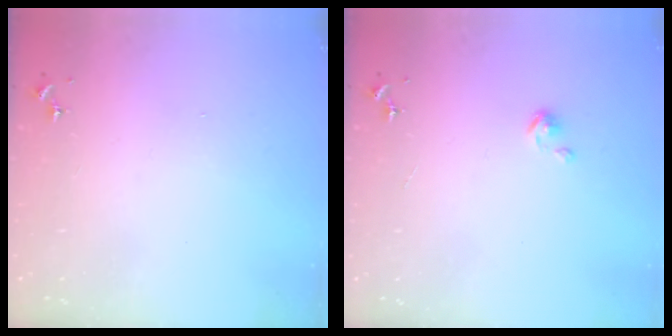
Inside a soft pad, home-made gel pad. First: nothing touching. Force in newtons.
{"total": 3.7, "press": 3.7, "slide": 0.3}